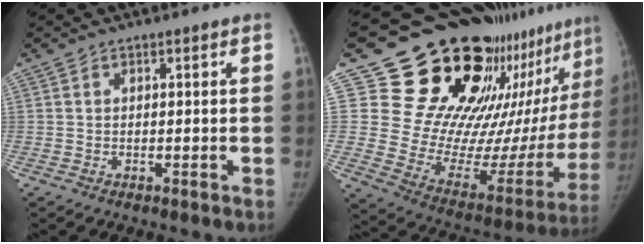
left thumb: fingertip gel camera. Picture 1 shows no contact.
{"total": 31.6, "force": [21.7, 13.5, 18.6], "torque": [-0.244, -0.122, 0.312]}